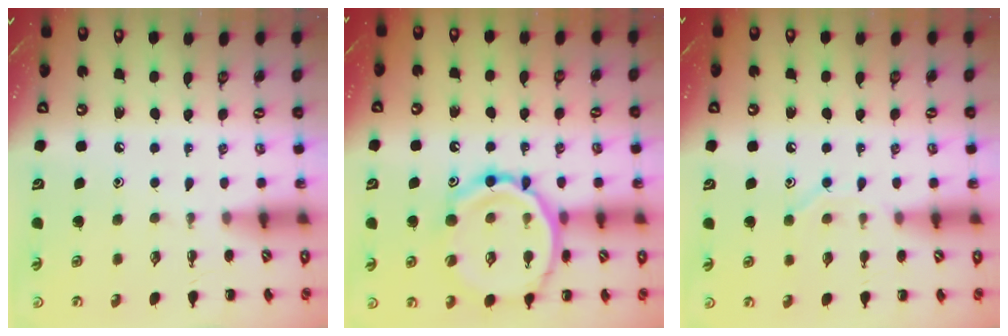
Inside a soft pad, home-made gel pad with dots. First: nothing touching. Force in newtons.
{"total": 18.5, "press": 18.3, "slide": 2.4}
{"total": 7.1, "press": 7.0, "slide": 0.9}